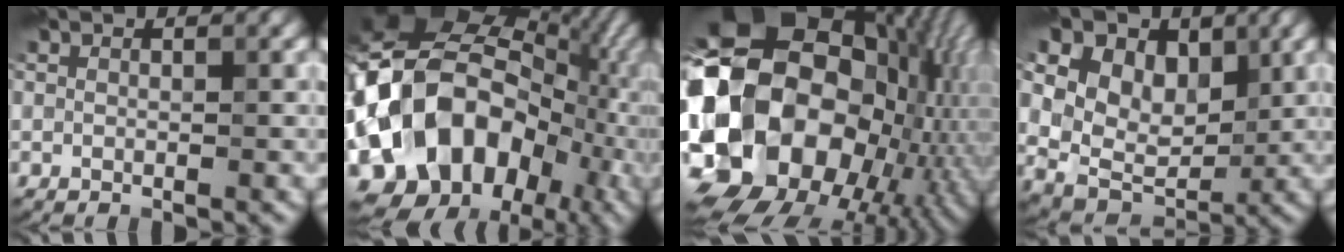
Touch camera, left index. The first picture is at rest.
{"total": 18.0, "force": [-1.9, 14.5, 10.5], "torque": [-0.196, 0.021, -0.037]}
{"total": 21.3, "force": [-1.7, 16.2, 13.7], "torque": [-0.299, 0.005, -0.030]}
{"total": 14.7, "force": [6.5, 10.1, 8.5], "torque": [-0.156, 0.039, 0.108]}